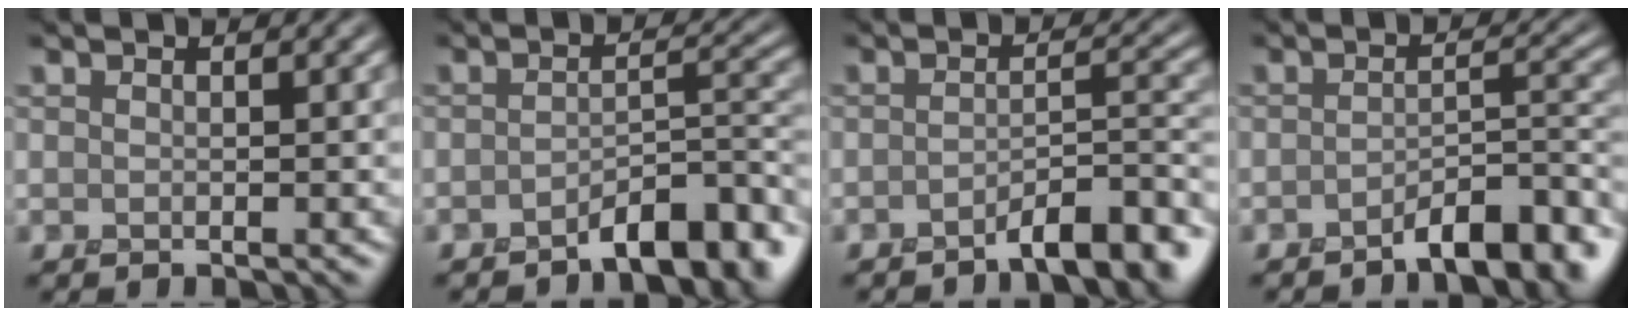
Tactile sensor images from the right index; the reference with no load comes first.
{"total": 5.0, "force": [-3.7, 1.6, 3.1], "torque": [-0.037, 0.005, -0.058]}
{"total": 5.2, "force": [-3.8, 1.1, 3.3], "torque": [-0.047, 0.008, -0.056]}
{"total": 5.5, "force": [-4.0, 1.5, 3.5], "torque": [-0.046, 0.007, -0.062]}